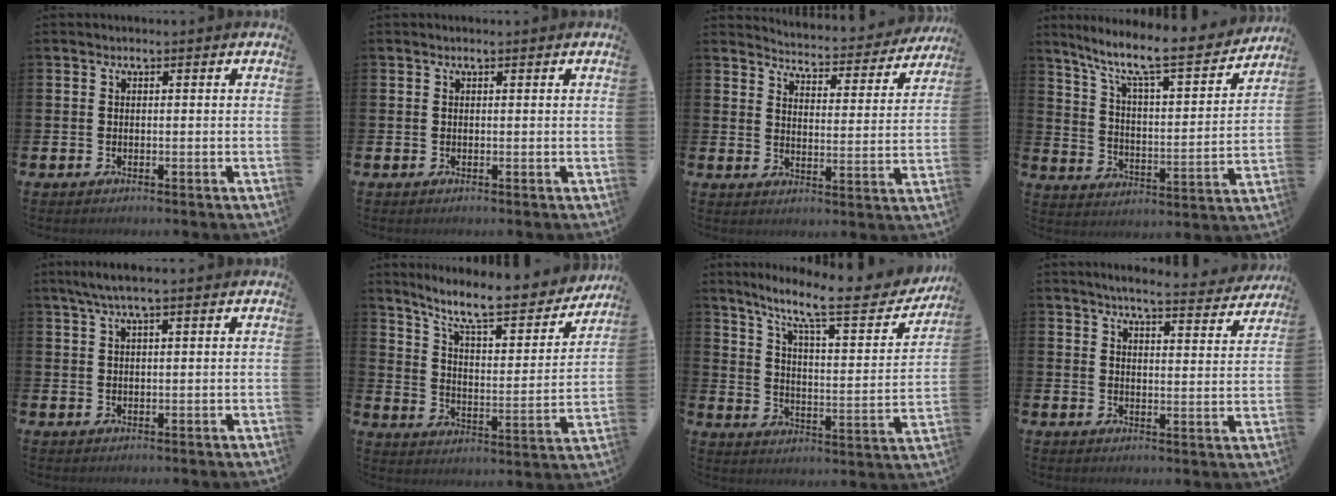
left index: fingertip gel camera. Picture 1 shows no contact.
{"total": 0.0}
{"total": 4.3, "force": [4.2, 0.4, 0.3], "torque": [-0.024, -0.040, 0.067]}
{"total": 9.6, "force": [8.0, 1.6, 5.0], "torque": [-0.119, -0.057, 0.127]}
{"total": 3.4, "force": [2.5, 0.4, 2.3], "torque": [-0.048, 0.002, 0.043]}
{"total": 10.2, "force": [8.9, 2.0, 4.5], "torque": [-0.109, -0.065, 0.145]}
{"total": 11.4, "force": [8.8, 2.3, 6.8], "torque": [-0.136, -0.056, 0.136]}
{"total": 5.4, "force": [5.1, 0.2, 1.8], "torque": [-0.039, -0.032, 0.085]}